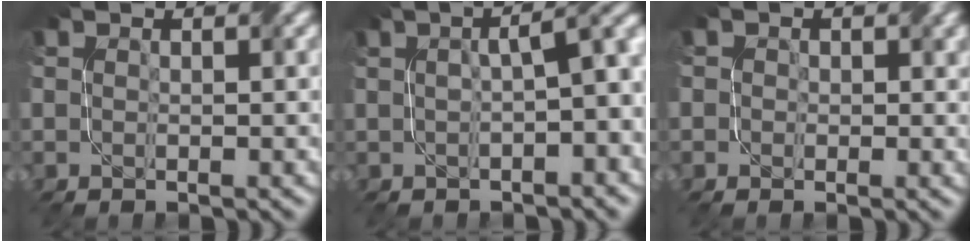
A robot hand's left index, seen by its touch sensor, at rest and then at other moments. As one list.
[{"total": 5.9, "force": [0.5, 1.7, 5.7], "torque": [-0.054, 0.023, 0.011]}, {"total": 1.5, "force": [0.5, 1.4, 0.4], "torque": [-0.003, -0.001, 0.006]}]